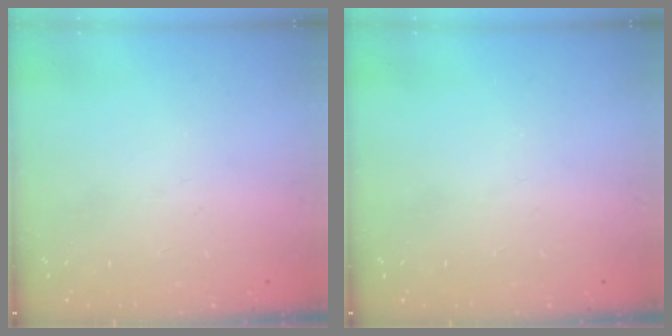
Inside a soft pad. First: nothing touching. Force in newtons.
{"total": 0.0}